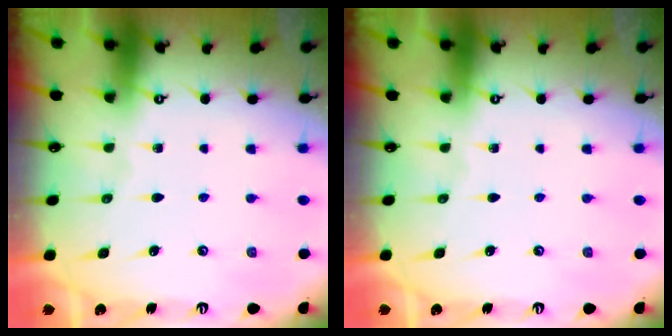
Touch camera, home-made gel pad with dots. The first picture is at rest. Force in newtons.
{"total": 0.0}